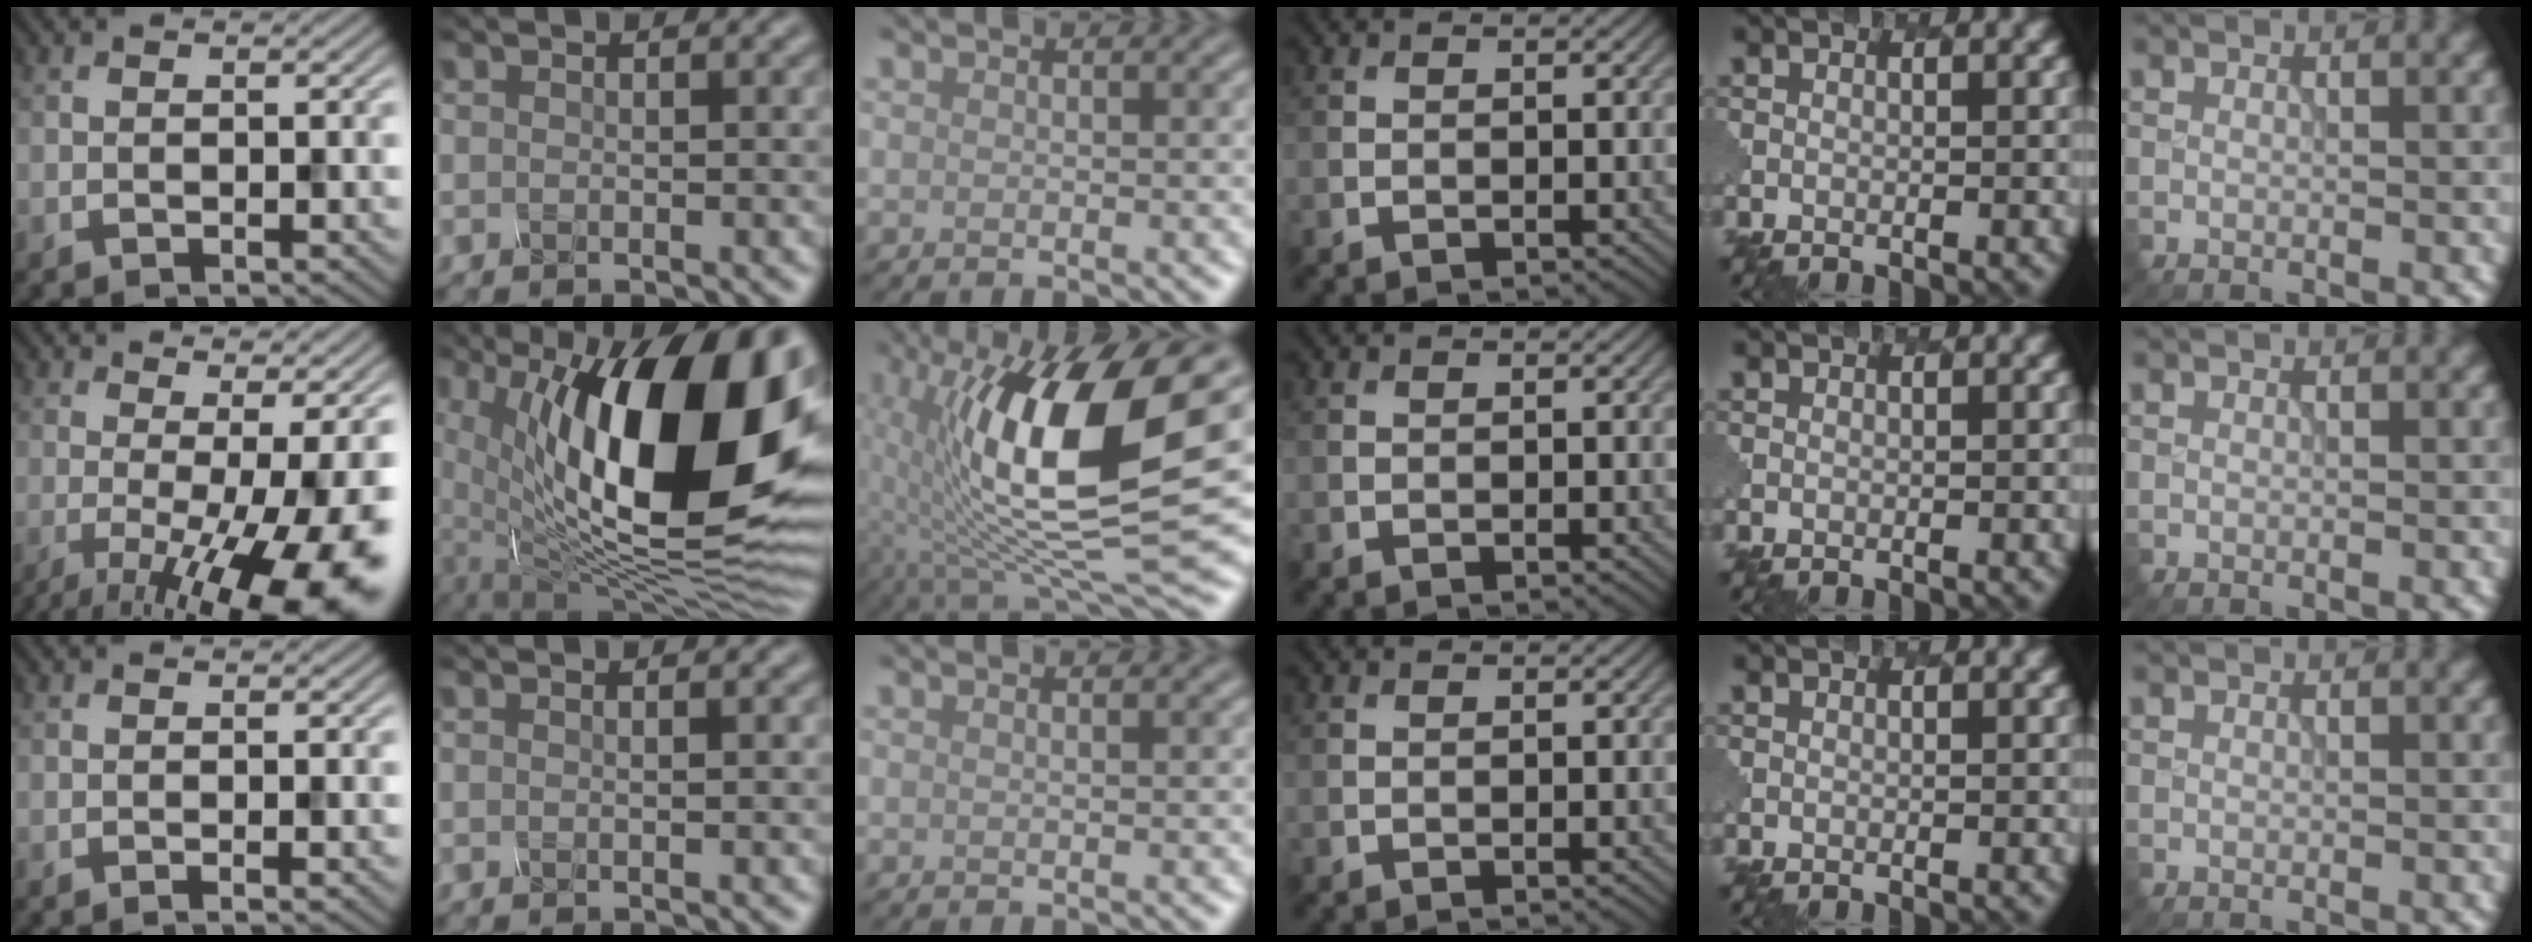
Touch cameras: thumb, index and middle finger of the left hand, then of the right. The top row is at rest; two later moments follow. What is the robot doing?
{"motion": "pour", "object": "mug"}